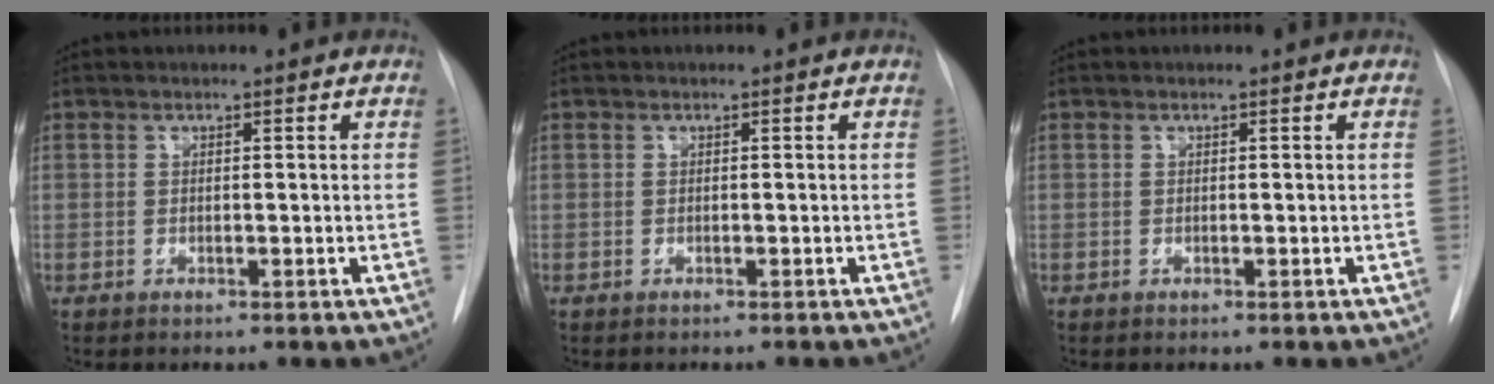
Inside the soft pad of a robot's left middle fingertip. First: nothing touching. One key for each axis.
{"total": 0.7, "fx": -0.6, "fy": 0.1, "fz": 0.3, "tx": -0.005, "ty": -0.001, "tz": -0.009}
{"total": 0.0}